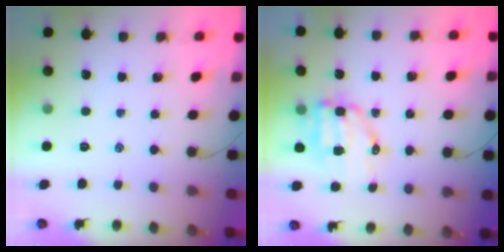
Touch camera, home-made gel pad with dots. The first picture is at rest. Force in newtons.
{"total": 9.1, "press": 8.9, "slide": 1.9}